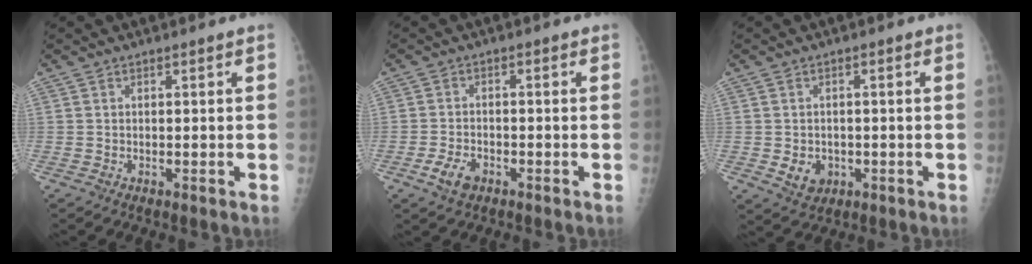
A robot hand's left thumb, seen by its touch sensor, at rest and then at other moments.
{"total": 4.3, "force": [-2.3, 2.6, 2.5], "torque": [-0.044, 0.008, -0.042]}
{"total": 4.5, "force": [-0.9, 3.8, 2.2], "torque": [-0.018, 0.001, -0.004]}